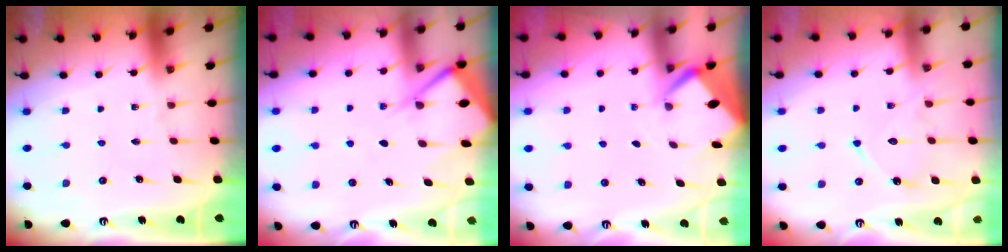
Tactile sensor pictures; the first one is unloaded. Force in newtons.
{"total": 6.9, "press": 6.9, "slide": 0.6}
{"total": 2.7, "press": 2.7, "slide": 0.2}
{"total": 12.0, "press": 12.0, "slide": 0.9}